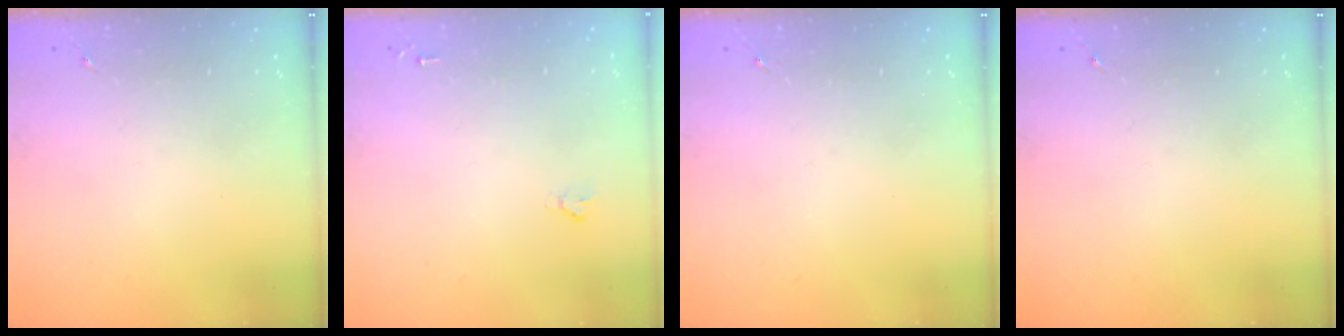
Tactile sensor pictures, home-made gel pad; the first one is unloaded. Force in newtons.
{"total": 1.6, "press": 1.6, "slide": 0.2}
{"total": 0.0}
{"total": 0.0}